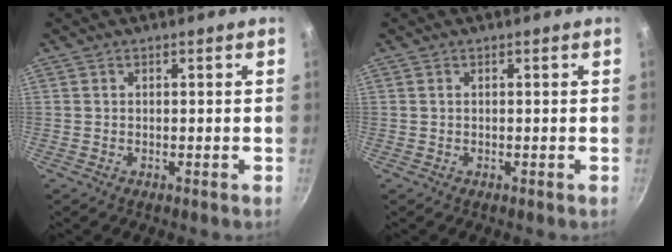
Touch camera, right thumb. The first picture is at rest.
{"total": 0.0}